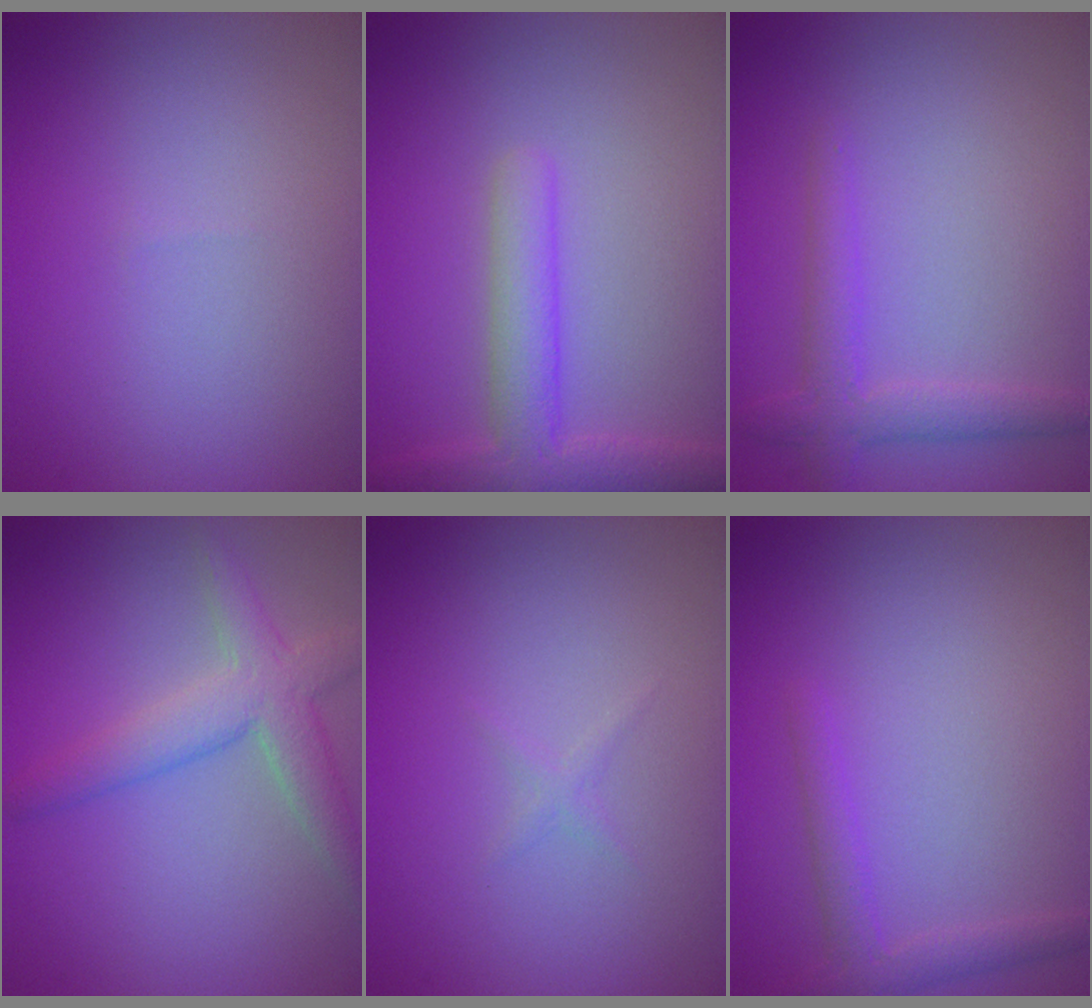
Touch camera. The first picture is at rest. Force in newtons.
{"total": 4.0, "press": 4.0, "slide": 0.2}
{"total": 2.7, "press": 2.7, "slide": 0.1}
{"total": 4.3, "press": 4.3, "slide": 0.3}
{"total": 0.5, "press": 0.5, "slide": 0.0}
{"total": 1.9, "press": 1.9, "slide": 0.1}